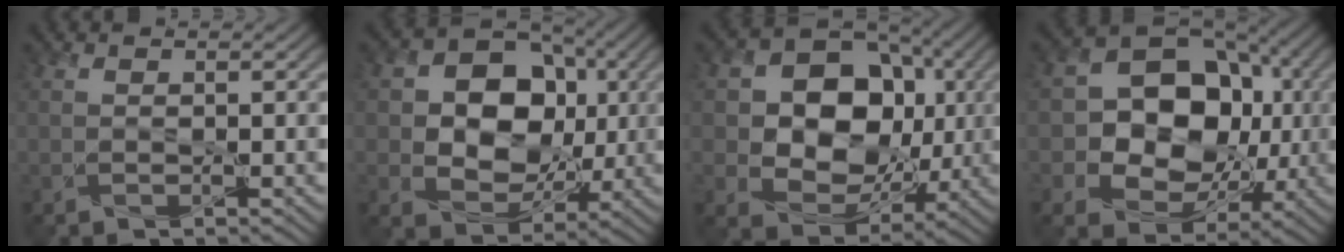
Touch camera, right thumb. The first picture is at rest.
{"total": 11.8, "force": [1.1, 9.8, 6.5], "torque": [-0.134, 0.012, 0.010]}
{"total": 13.2, "force": [1.4, 10.9, 7.4], "torque": [-0.147, 0.012, 0.019]}
{"total": 14.0, "force": [-0.1, 11.5, 7.9], "torque": [-0.141, 0.003, -0.011]}